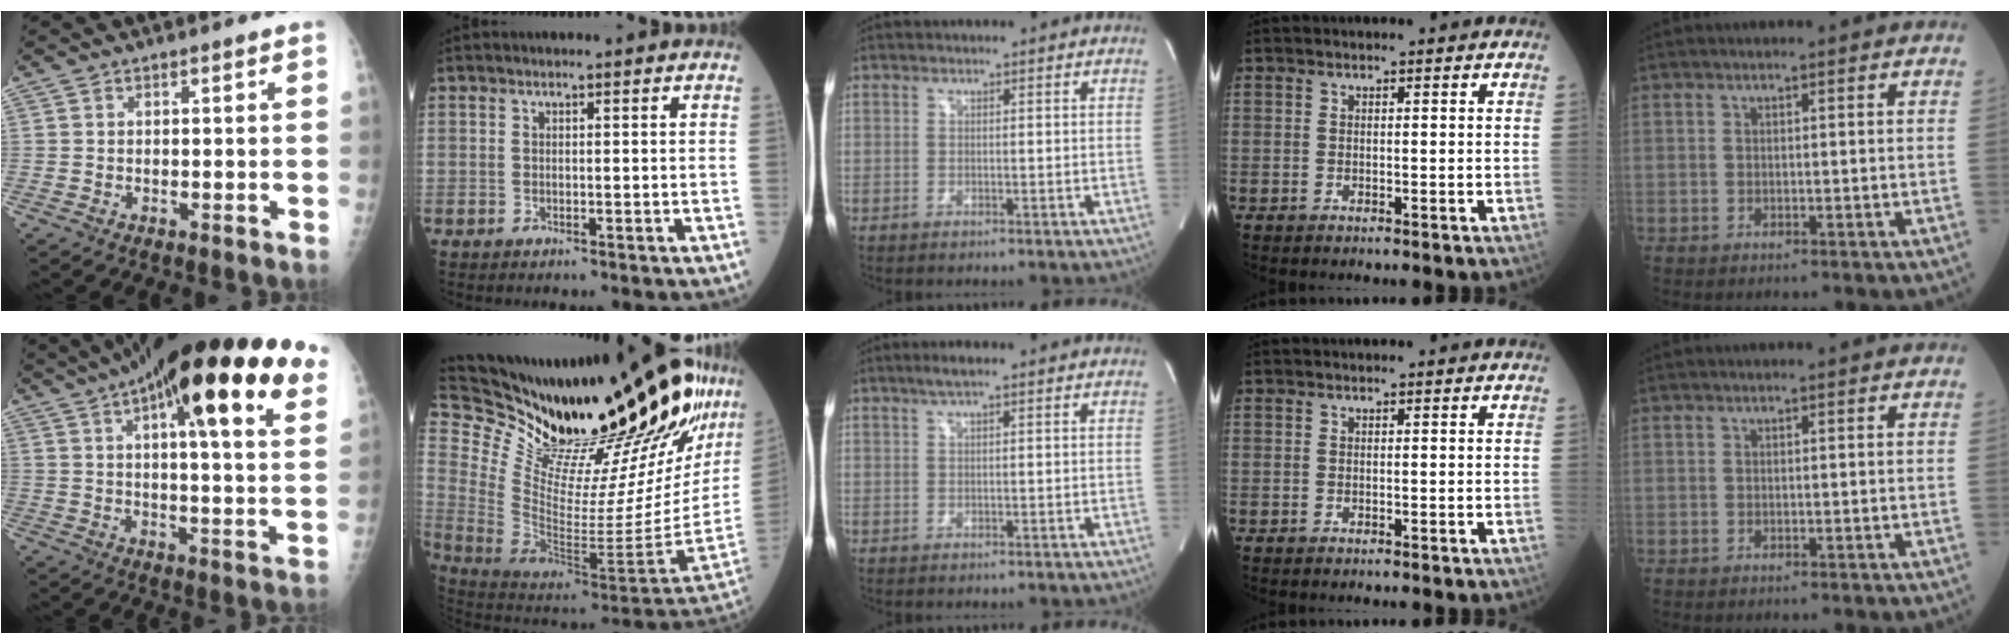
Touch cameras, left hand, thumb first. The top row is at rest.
{"thumb": {"total": 29.4, "force": [15.2, 7.6, 23.9], "torque": [-0.328, -0.002, 0.217]}, "index": {"total": 38.2, "force": [31.9, 4.9, 20.5], "torque": [-0.332, -0.138, 0.466]}, "middle": {"total": 2.2, "force": [1.4, 0.2, 1.8], "torque": [-0.040, 0.010, 0.025]}}